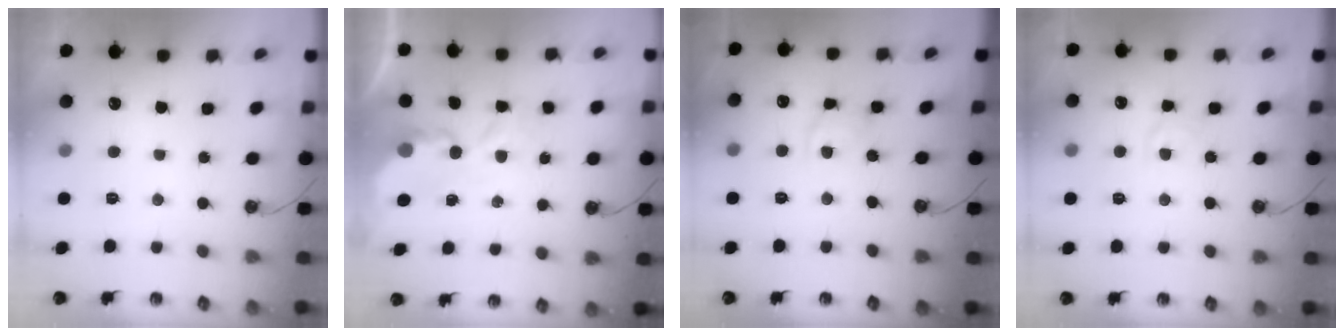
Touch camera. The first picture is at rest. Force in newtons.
{"total": 4.0, "press": 4.0, "slide": 0.1}
{"total": 7.2, "press": 7.2, "slide": 0.4}
{"total": 6.9, "press": 6.8, "slide": 0.7}